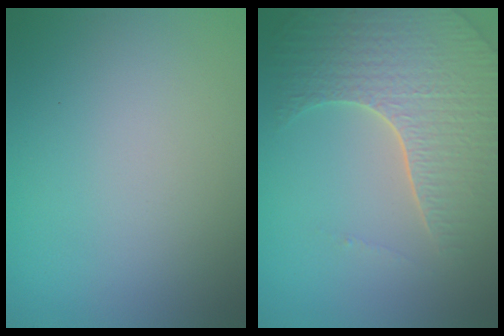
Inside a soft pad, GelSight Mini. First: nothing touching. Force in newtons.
{"total": 7.0, "press": 5.2, "slide": 4.6}